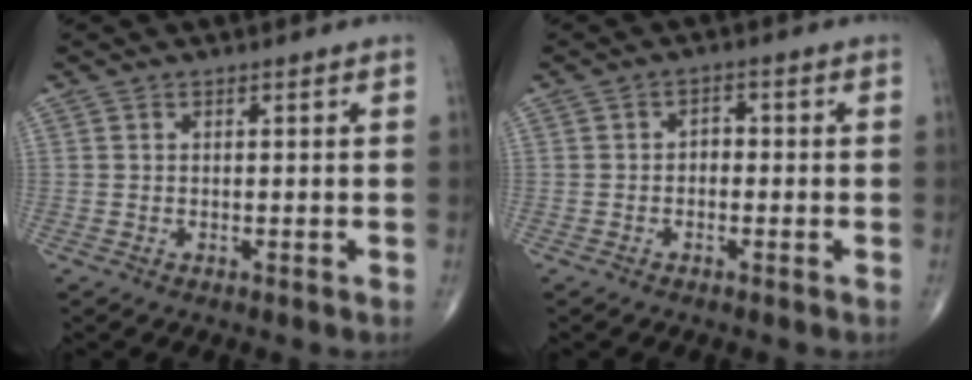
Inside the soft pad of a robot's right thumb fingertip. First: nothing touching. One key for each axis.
{"total": 2.2, "fx": -0.4, "fy": 1.6, "fz": 1.4, "tx": -0.009, "ty": 0.012, "tz": -0.014}